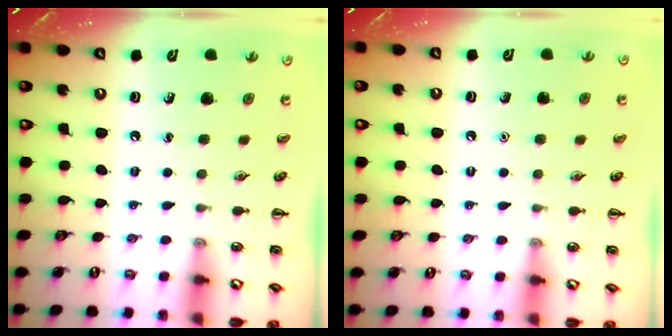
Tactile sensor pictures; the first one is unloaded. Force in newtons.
{"total": 1.6, "press": 1.6, "slide": 0.1}